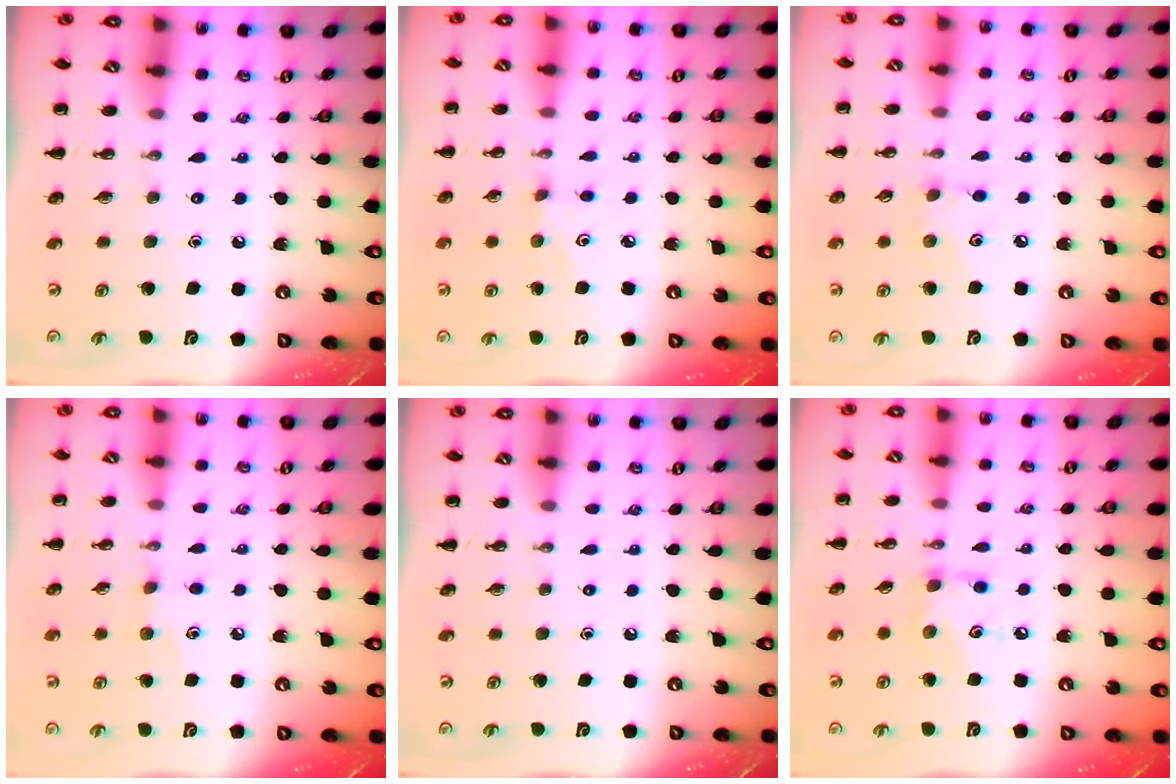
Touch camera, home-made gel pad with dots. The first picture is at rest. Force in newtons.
{"total": 2.7, "press": 2.7, "slide": 0.5}
{"total": 4.6, "press": 4.6, "slide": 0.8}
{"total": 7.1, "press": 6.9, "slide": 1.7}
{"total": 0.0}
{"total": 7.1, "press": 7.1, "slide": 0.4}